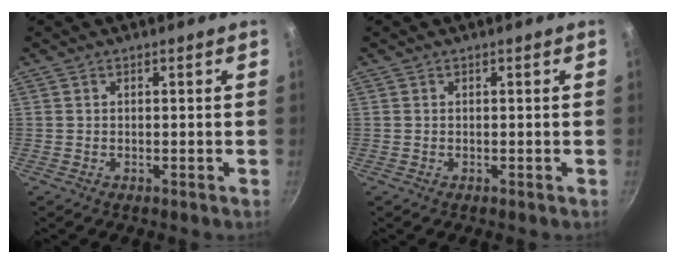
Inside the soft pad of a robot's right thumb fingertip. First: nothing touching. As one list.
[{"total": 0.0}]